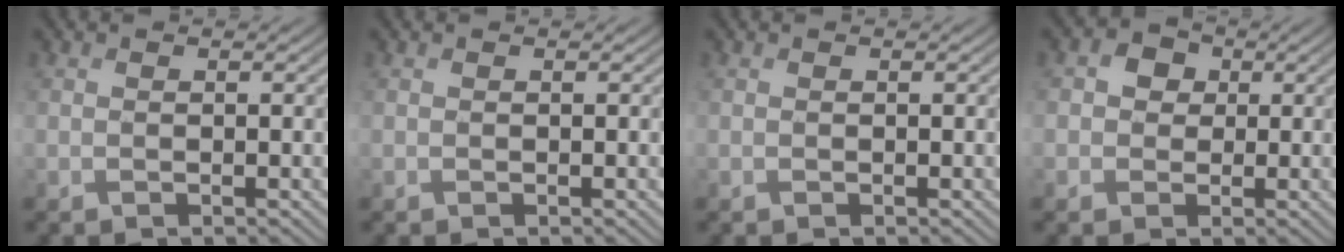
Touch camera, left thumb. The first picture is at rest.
{"total": 0.0}
{"total": 0.0}
{"total": 3.4, "force": [0.3, 3.2, 1.3], "torque": [-0.031, 0.006, -0.004]}